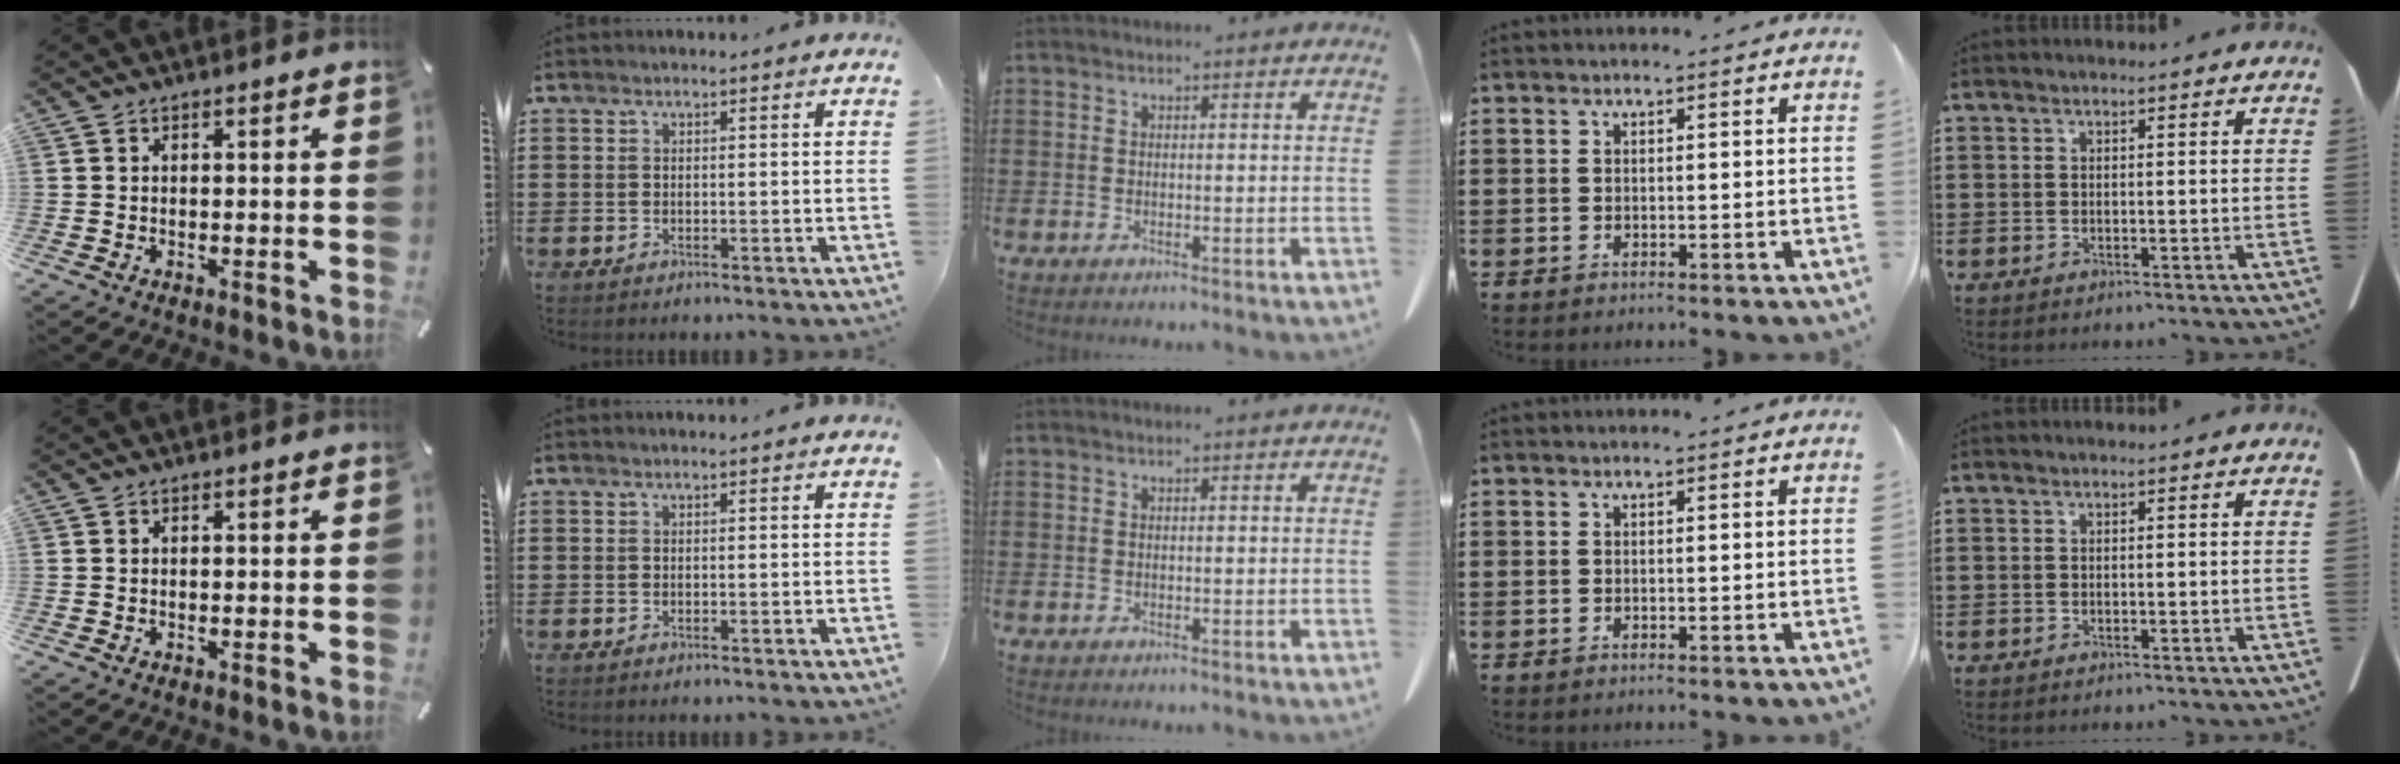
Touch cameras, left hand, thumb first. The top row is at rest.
{}